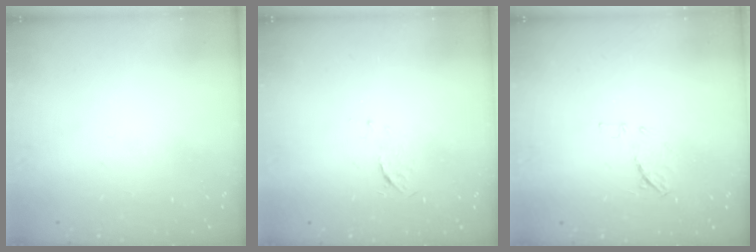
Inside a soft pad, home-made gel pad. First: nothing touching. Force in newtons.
{"total": 3.9, "press": 3.9, "slide": 0.4}
{"total": 6.9, "press": 6.9, "slide": 0.7}